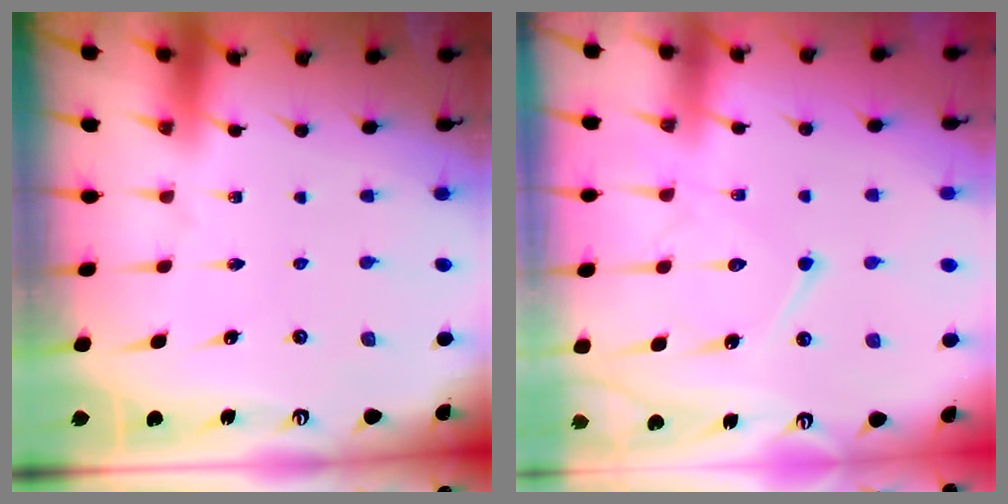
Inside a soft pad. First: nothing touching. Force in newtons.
{"total": 13.2, "press": 13.1, "slide": 1.1}